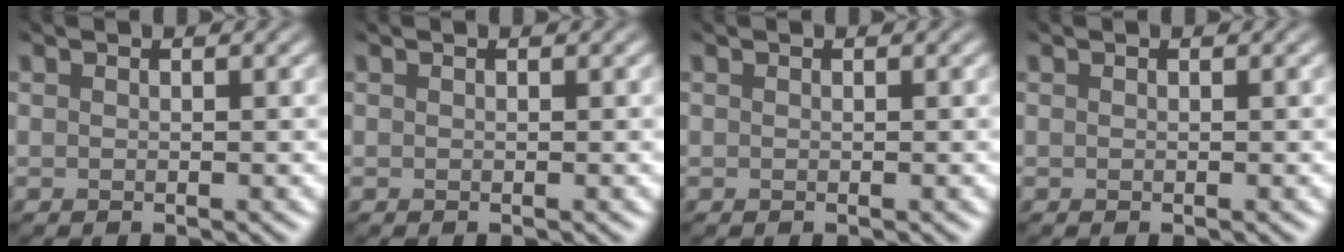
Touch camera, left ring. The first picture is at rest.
{"total": 0.0}
{"total": 0.0}
{"total": 0.0}